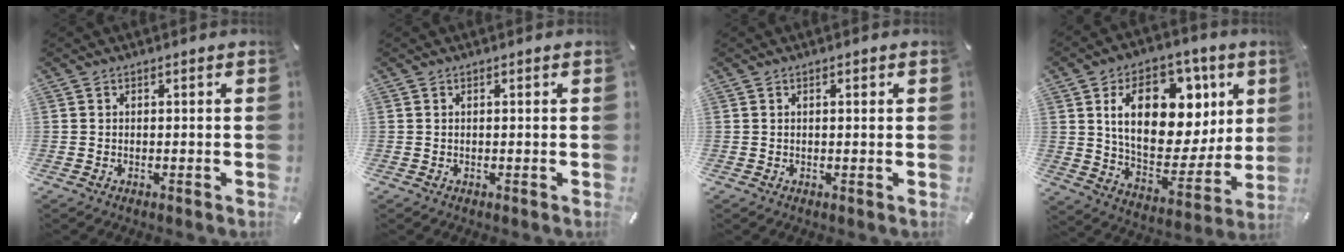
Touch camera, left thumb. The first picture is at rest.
{"total": 0.0}
{"total": 0.9, "force": [0.3, 0.3, 0.8], "torque": [-0.016, 0.003, 0.005]}
{"total": 21.2, "force": [8.0, 13.5, 14.2], "torque": [-0.207, -0.032, 0.141]}